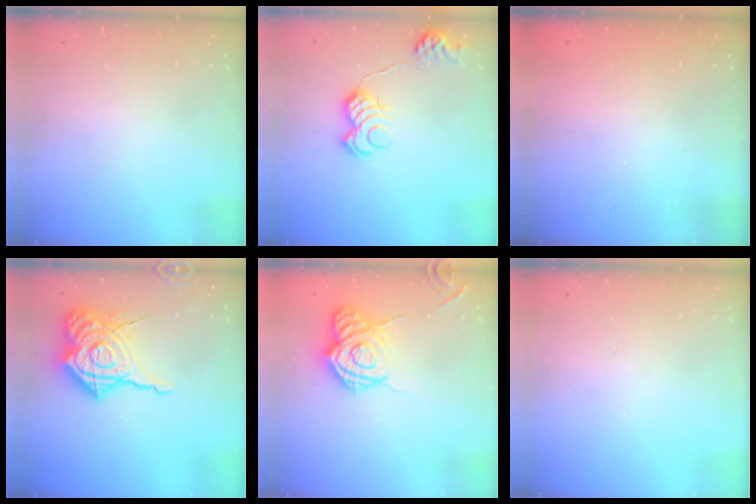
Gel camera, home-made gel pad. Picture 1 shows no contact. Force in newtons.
{"total": 13.0, "press": 13.0, "slide": 0.4}
{"total": 2.2, "press": 2.1, "slide": 0.7}
{"total": 23.6, "press": 23.4, "slide": 2.7}
{"total": 15.8, "press": 15.8, "slide": 0.8}
{"total": 0.0}